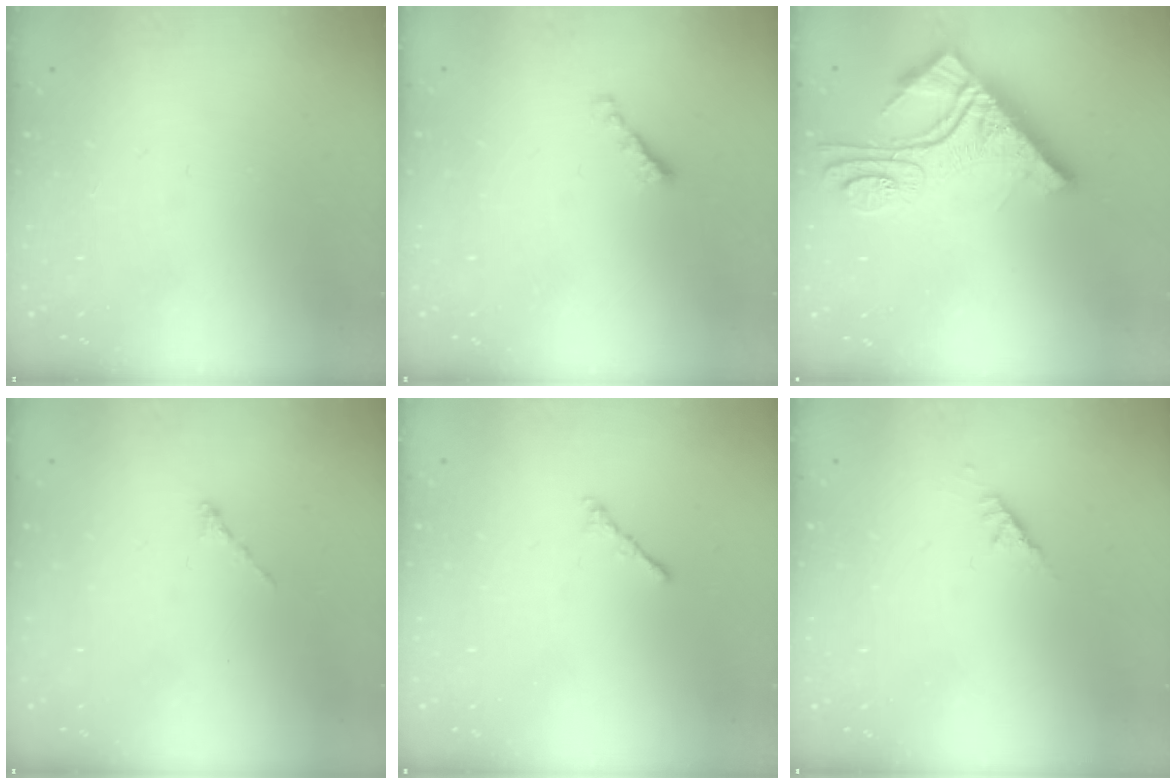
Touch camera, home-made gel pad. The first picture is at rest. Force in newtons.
{"total": 1.8, "press": 1.7, "slide": 0.6}
{"total": 13.9, "press": 13.8, "slide": 1.4}
{"total": 0.0}
{"total": 0.9, "press": 0.7, "slide": 0.5}
{"total": 2.5, "press": 2.4, "slide": 0.7}